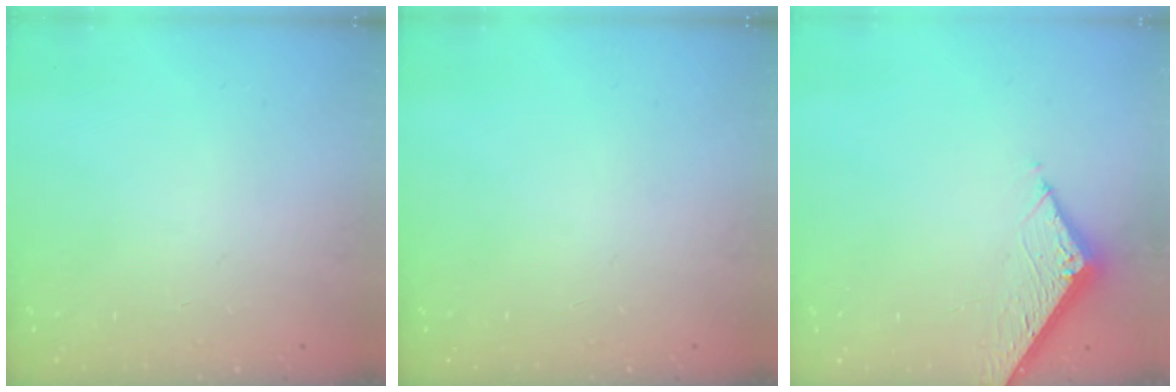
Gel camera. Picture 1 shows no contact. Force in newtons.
{"total": 0.0}
{"total": 5.4, "press": 5.4, "slide": 0.7}